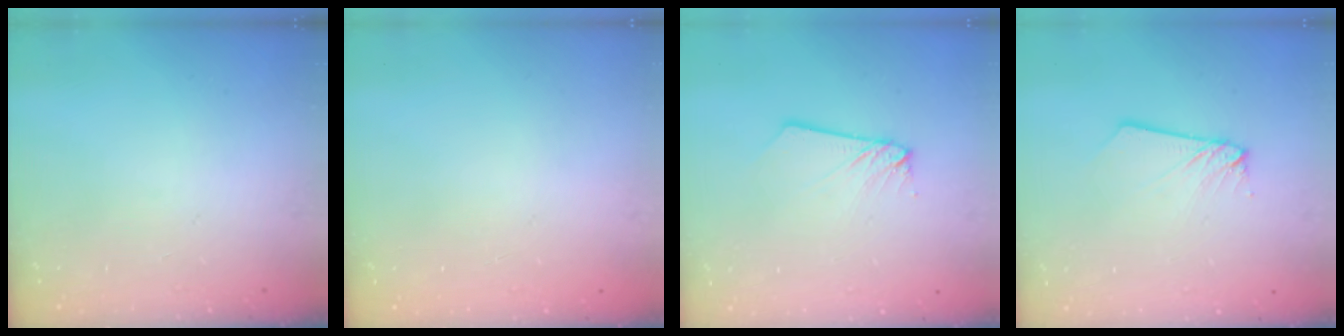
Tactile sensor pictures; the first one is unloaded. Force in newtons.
{"total": 0.0}
{"total": 2.6, "press": 2.6, "slide": 0.2}
{"total": 2.6, "press": 2.6, "slide": 0.2}